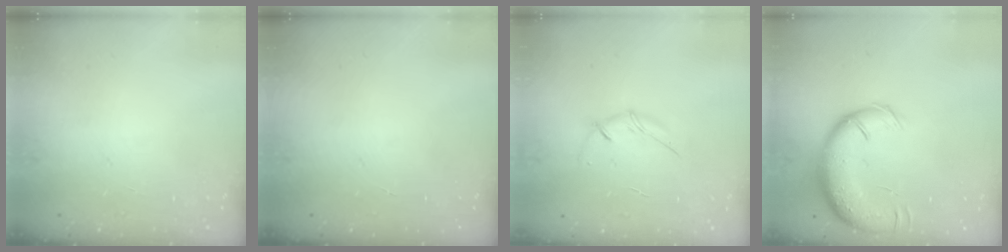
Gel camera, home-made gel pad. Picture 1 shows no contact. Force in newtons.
{"total": 0.0}
{"total": 5.4, "press": 5.3, "slide": 1.0}
{"total": 13.8, "press": 13.3, "slide": 3.7}